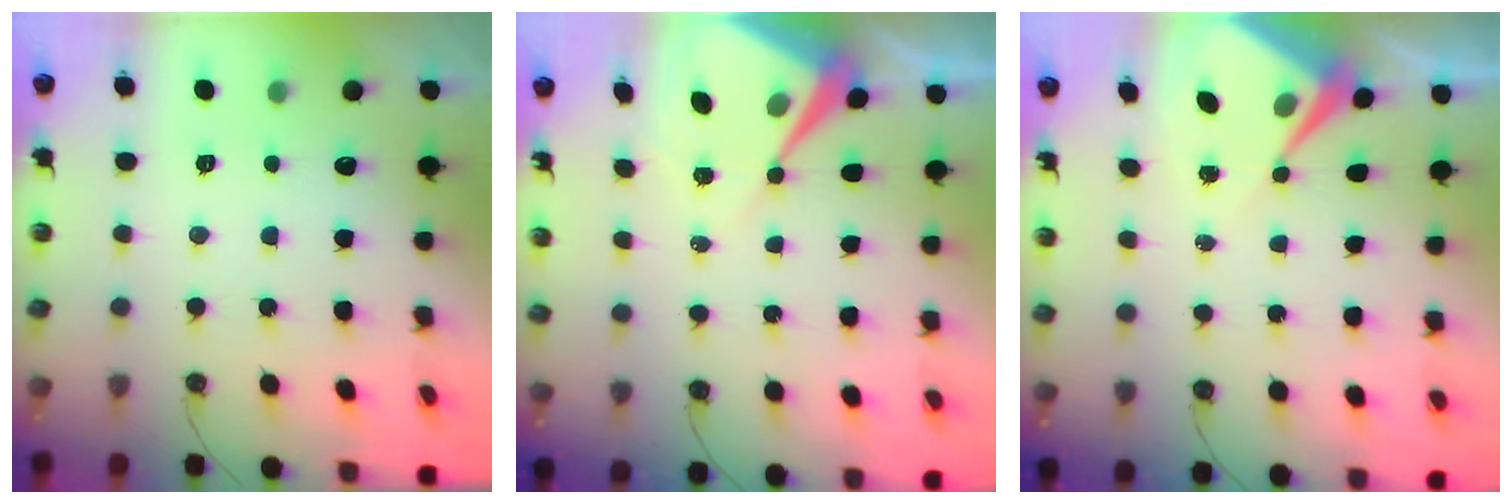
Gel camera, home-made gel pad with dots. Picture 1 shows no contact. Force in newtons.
{"total": 8.8, "press": 8.7, "slide": 0.9}
{"total": 6.6, "press": 6.5, "slide": 0.7}